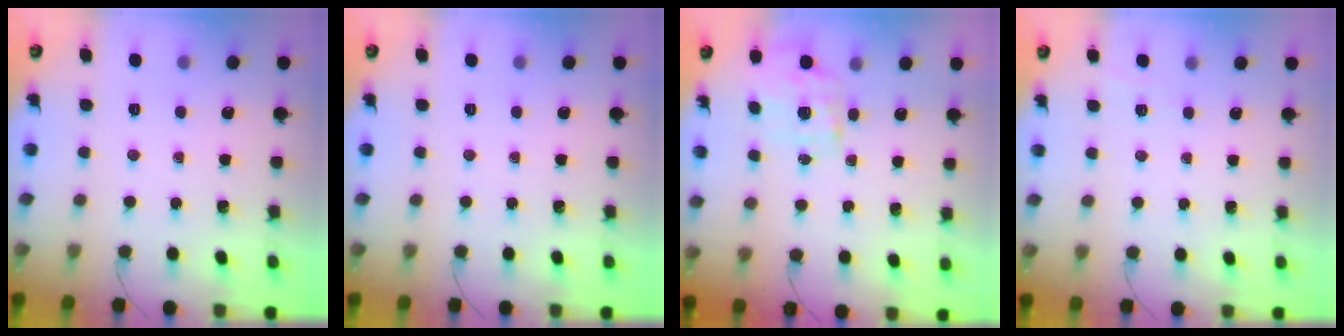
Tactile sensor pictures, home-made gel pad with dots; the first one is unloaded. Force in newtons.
{"total": 0.0}
{"total": 1.8, "press": 1.8, "slide": 0.5}
{"total": 4.3, "press": 4.1, "slide": 1.2}